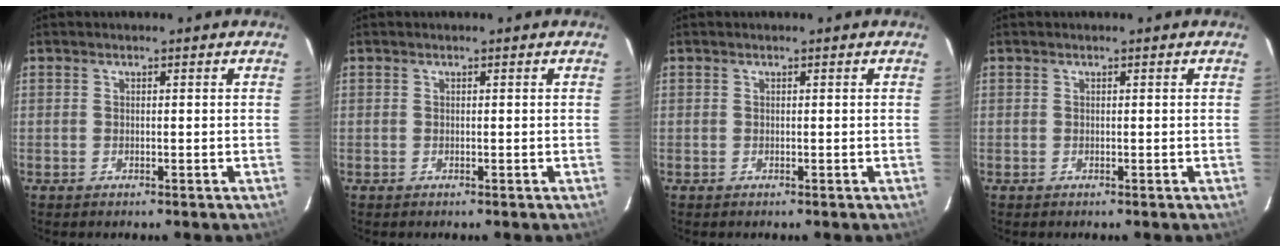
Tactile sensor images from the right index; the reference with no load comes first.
{"total": 0.0}
{"total": 0.0}
{"total": 0.0}